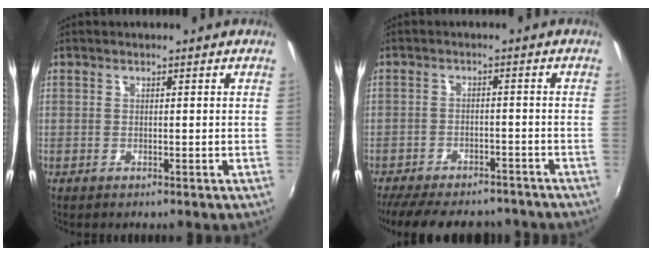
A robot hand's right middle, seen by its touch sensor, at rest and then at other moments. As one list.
[{"total": 17.3, "force": [-14.4, 6.0, 7.5], "torque": [-0.165, -0.015, -0.199]}]